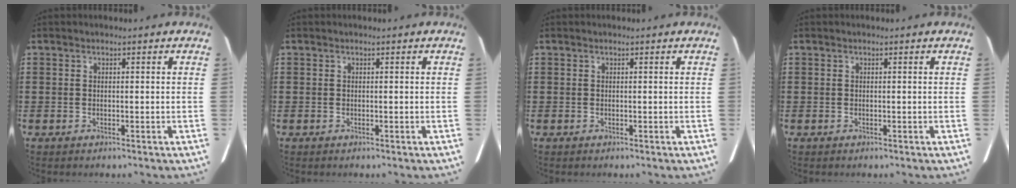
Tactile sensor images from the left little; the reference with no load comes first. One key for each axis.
{"total": 0.0}
{"total": 0.0}
{"total": 0.0}